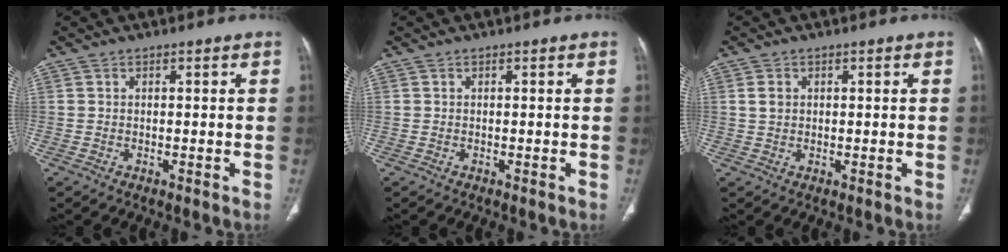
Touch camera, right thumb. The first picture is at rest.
{"total": 0.0}
{"total": 1.9, "force": [0.5, 1.5, 1.1], "torque": [-0.018, -0.001, 0.012]}